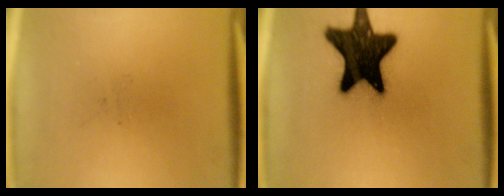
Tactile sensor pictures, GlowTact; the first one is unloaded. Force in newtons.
{"total": 18.9}